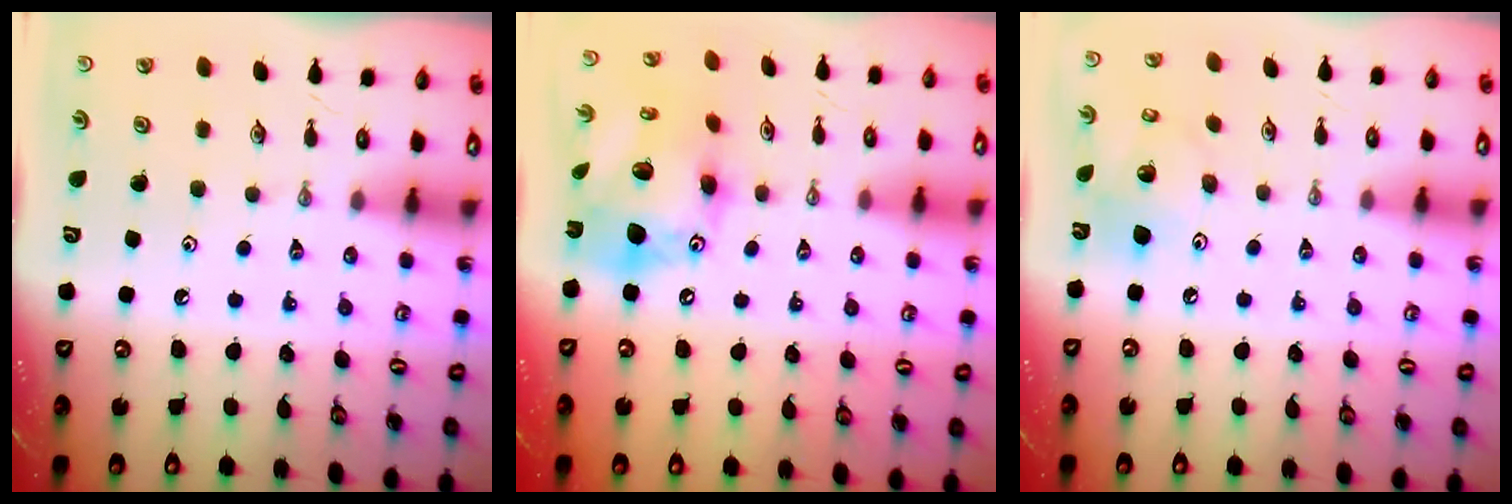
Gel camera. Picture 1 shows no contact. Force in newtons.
{"total": 17.9, "press": 17.8, "slide": 1.6}
{"total": 12.1, "press": 11.7, "slide": 3.0}